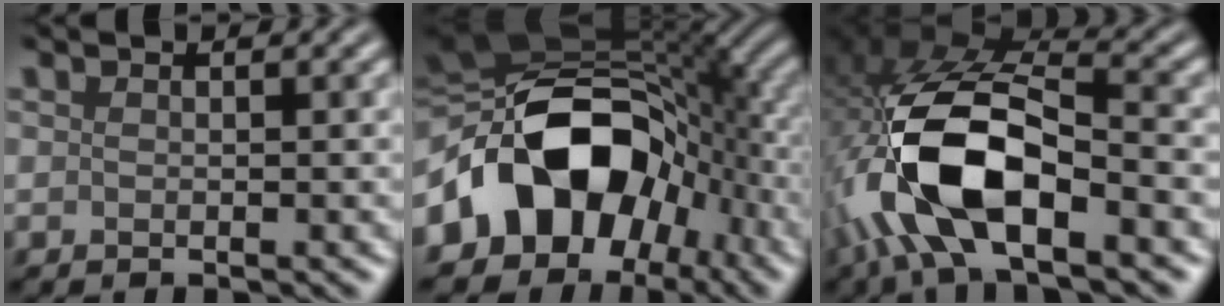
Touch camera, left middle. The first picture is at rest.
{"total": 14.2, "force": [-3.1, 10.0, 9.6], "torque": [-0.140, 0.013, -0.072]}
{"total": 13.5, "force": [-4.3, 6.4, 11.1], "torque": [-0.244, -0.005, -0.075]}